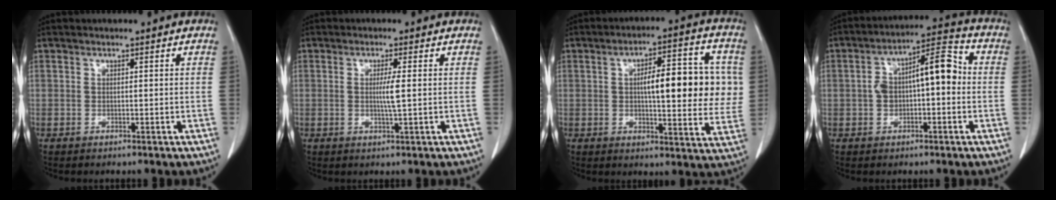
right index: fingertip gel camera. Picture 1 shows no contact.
{"total": 3.1, "force": [0.1, -0.3, 3.0], "torque": [-0.058, -0.005, 0.000]}
{"total": 14.3, "force": [1.6, 4.2, 13.6], "torque": [-0.178, 0.027, 0.025]}
{"total": 10.0, "force": [0.1, 3.6, 9.3], "torque": [-0.163, 0.046, -0.002]}